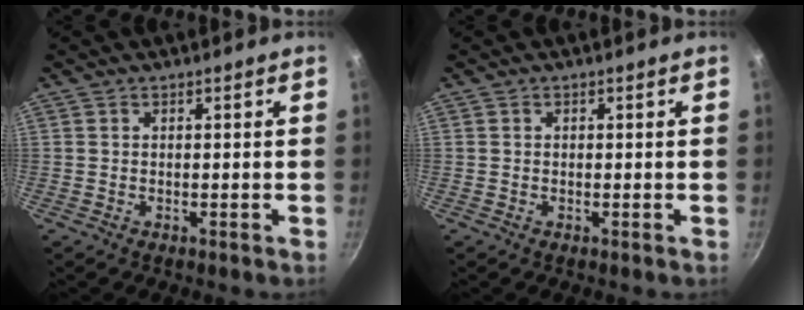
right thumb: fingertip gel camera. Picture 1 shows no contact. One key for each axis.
{"total": 0.0}